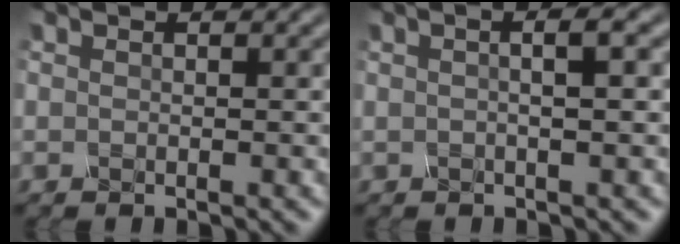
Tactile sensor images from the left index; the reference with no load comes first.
{"total": 3.3, "force": [0.7, 1.2, 3.0], "torque": [-0.025, 0.011, -0.013]}